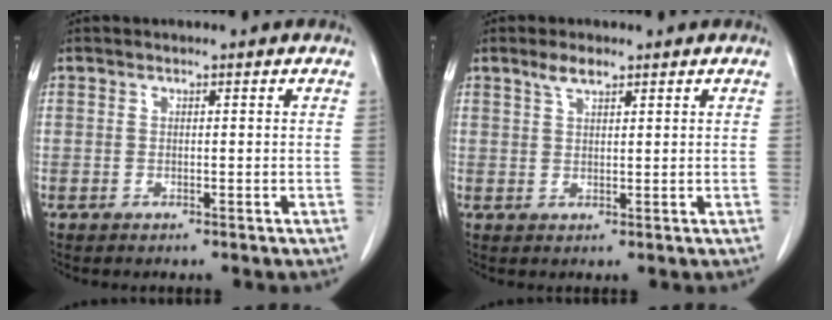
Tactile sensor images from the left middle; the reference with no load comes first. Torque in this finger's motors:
{"motor_torque": [0.43, -0.17, -0.07, -0.01]}